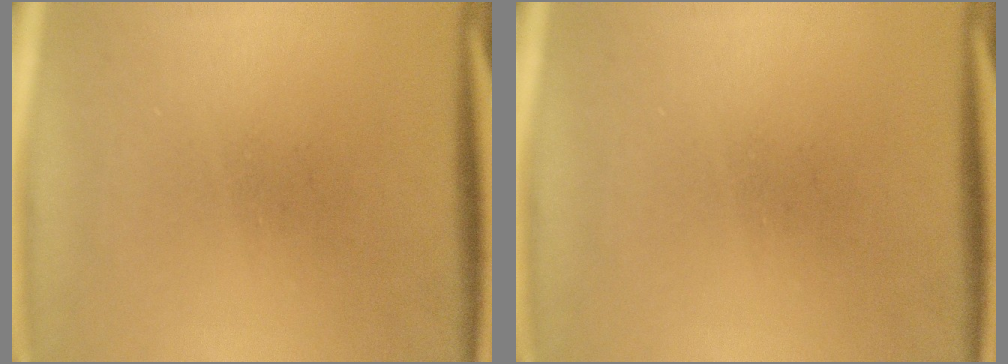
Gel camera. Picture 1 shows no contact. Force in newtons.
{"total": 0.0}